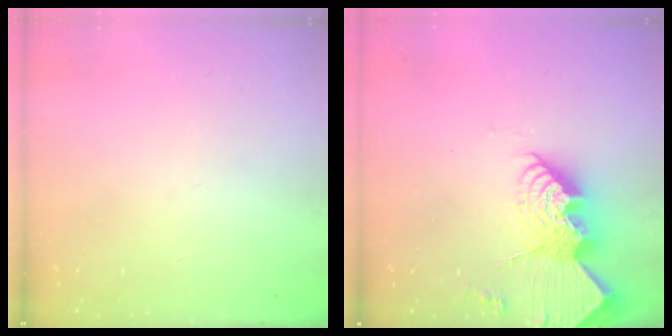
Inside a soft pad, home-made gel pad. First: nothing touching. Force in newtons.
{"total": 17.5, "press": 17.5, "slide": 1.7}